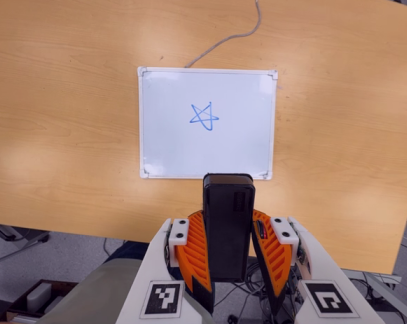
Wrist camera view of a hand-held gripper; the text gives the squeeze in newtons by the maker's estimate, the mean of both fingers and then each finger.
{"total": 9.5, "left": 7.8, "right": 11.3}